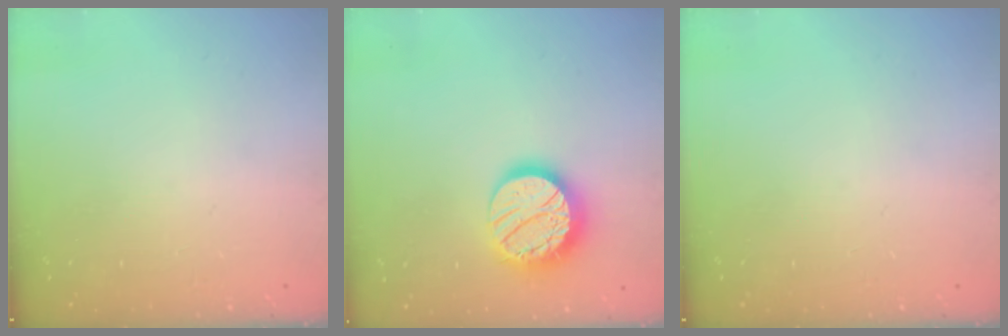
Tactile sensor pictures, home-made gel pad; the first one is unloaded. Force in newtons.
{"total": 17.0, "press": 16.9, "slide": 1.3}
{"total": 0.0}